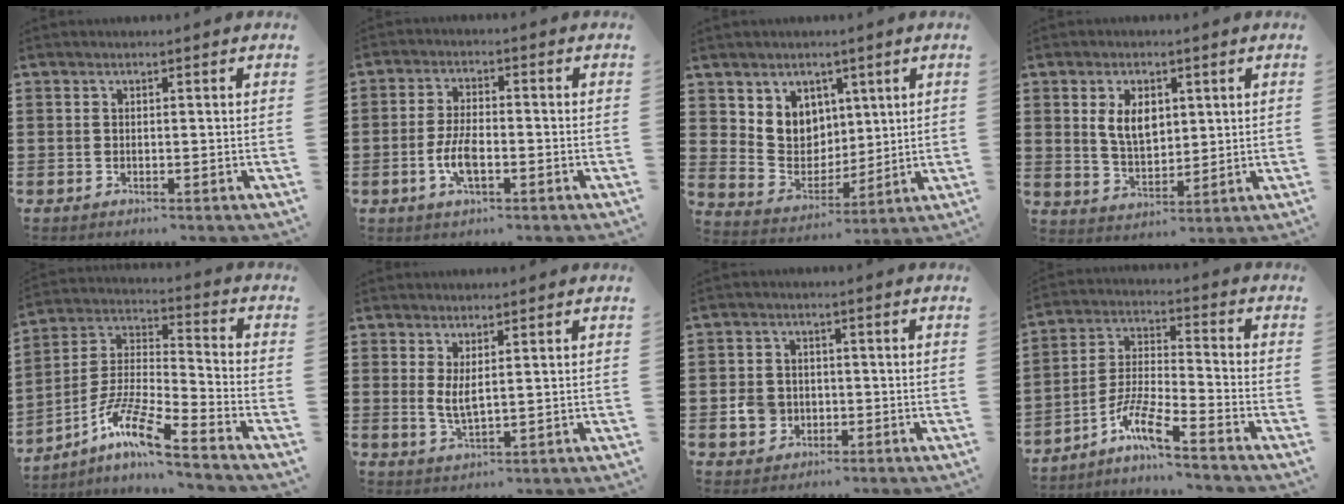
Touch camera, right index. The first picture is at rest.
{"total": 5.5, "force": [-1.7, 2.3, 4.7], "torque": [-0.109, -0.001, -0.037]}
{"total": 6.8, "force": [3.3, 6.0, 0.7], "torque": [-0.045, -0.016, 0.064]}
{"total": 6.0, "force": [1.6, 3.7, 4.5], "torque": [-0.091, 0.009, 0.026]}
{"total": 9.6, "force": [-7.3, 0.6, 6.2], "torque": [-0.145, -0.016, -0.150]}
{"total": 3.2, "force": [1.3, 0.9, 2.7], "torque": [-0.062, -0.003, 0.023]}
{"total": 4.4, "force": [-1.0, 3.8, 2.0], "torque": [-0.052, 0.006, -0.021]}
{"total": 7.7, "force": [-5.8, 0.6, 5.0], "torque": [-0.117, -0.012, -0.115]}